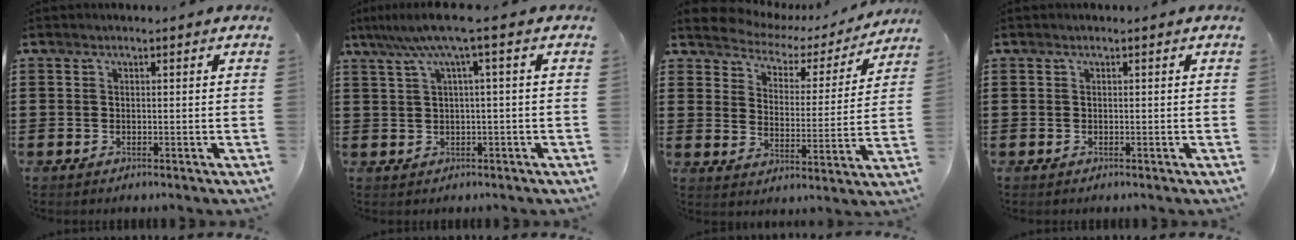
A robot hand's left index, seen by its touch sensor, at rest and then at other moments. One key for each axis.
{"total": 5.4, "fx": 1.9, "fy": -0.4, "fz": 5.0, "tx": -0.101, "ty": -0.003, "tz": 0.029}
{"total": 3.6, "fx": 3.3, "fy": 1.4, "fz": 0.3, "tx": -0.032, "ty": -0.025, "tz": 0.049}
{"total": 0.0}